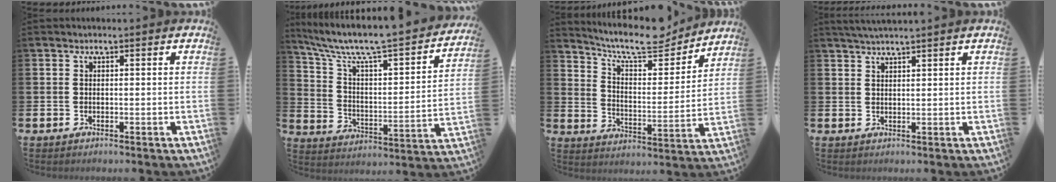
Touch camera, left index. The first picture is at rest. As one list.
[{"total": 7.7, "force": [6.7, 1.2, 3.8], "torque": [-0.106, -0.055, 0.106]}, {"total": 10.2, "force": [9.2, 2.2, 3.6], "torque": [-0.086, -0.062, 0.161]}, {"total": 2.2, "force": [2.1, -0.2, 0.6], "torque": [-0.019, -0.001, 0.041]}]